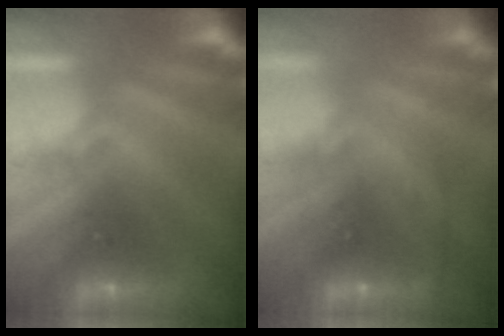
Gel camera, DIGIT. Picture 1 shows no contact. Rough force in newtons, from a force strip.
{"total": 2.4}